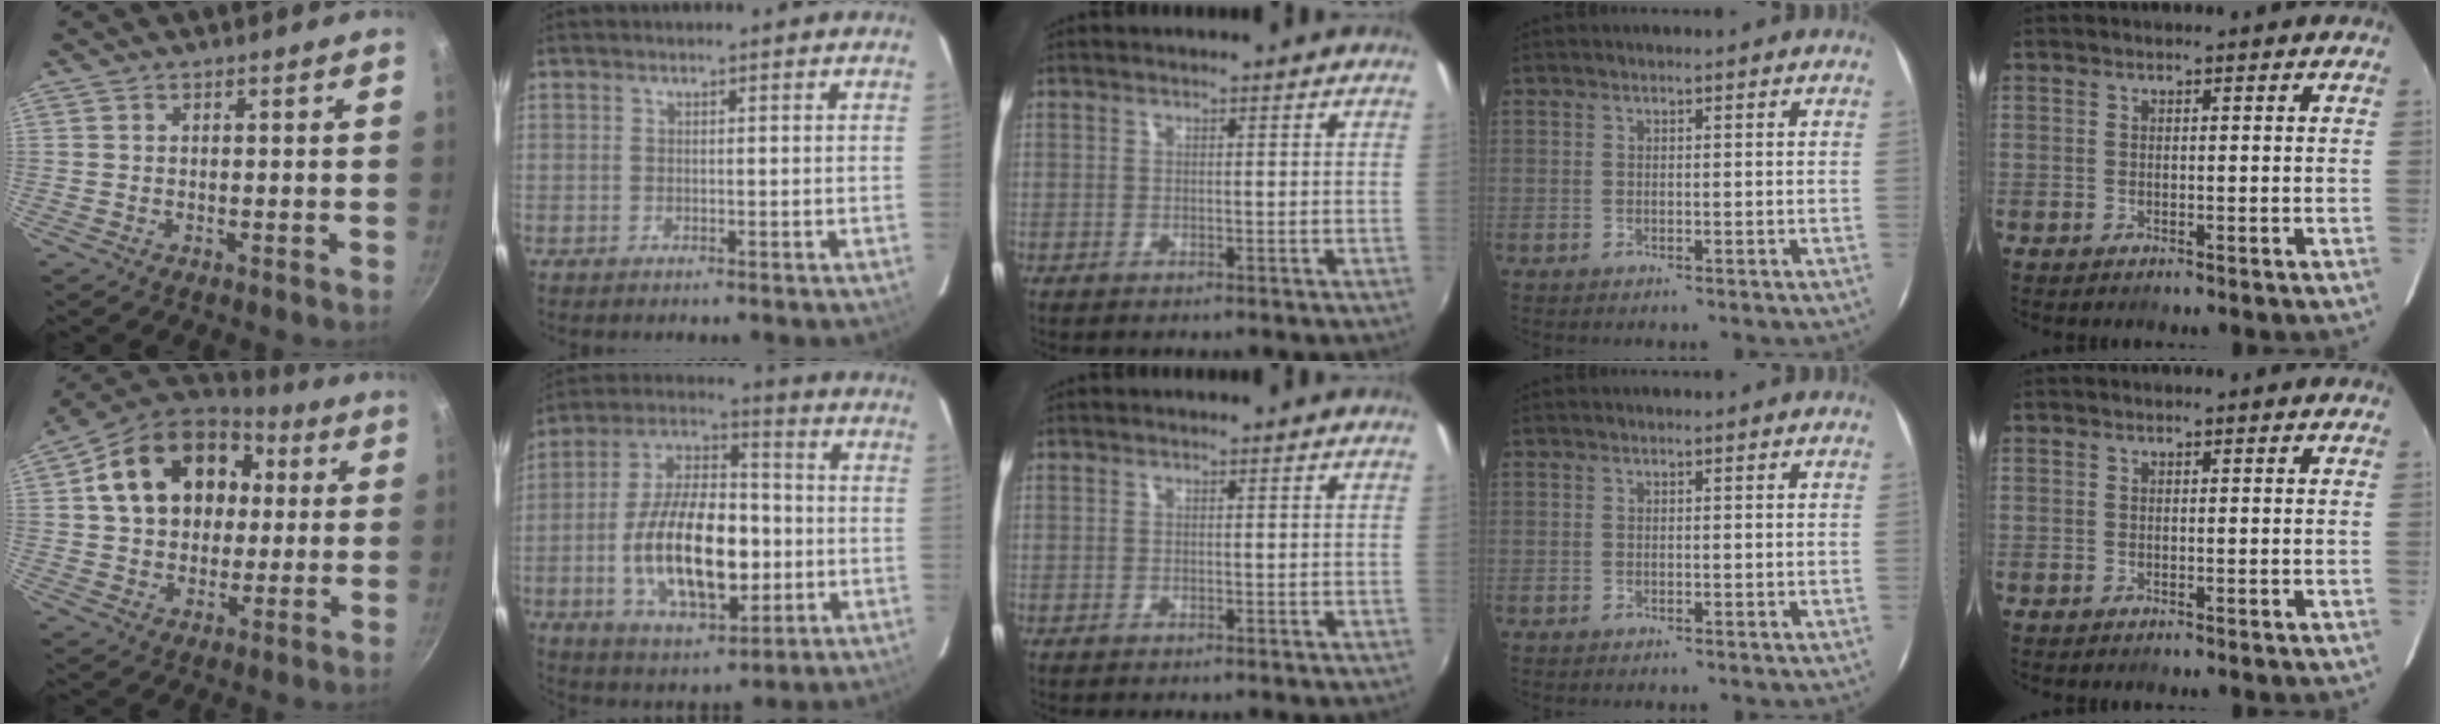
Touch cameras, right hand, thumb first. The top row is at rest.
{"thumb": {"total": 20.5, "force": [4.4, 15.4, 12.7], "torque": [-0.196, 0.027, 0.069]}, "index": {"total": 20.1, "force": [-3.6, 9.7, 17.2], "torque": [-0.333, 0.007, -0.053]}}